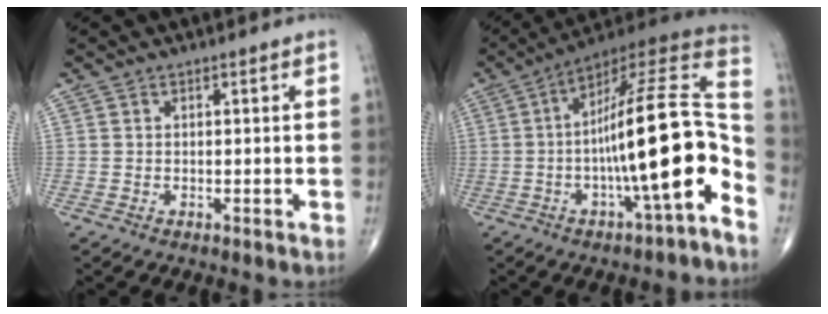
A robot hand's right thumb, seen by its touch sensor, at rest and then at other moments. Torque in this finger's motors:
{"motor_torque": [2.61, 2.40, 1.45, -1.32, 0.61]}